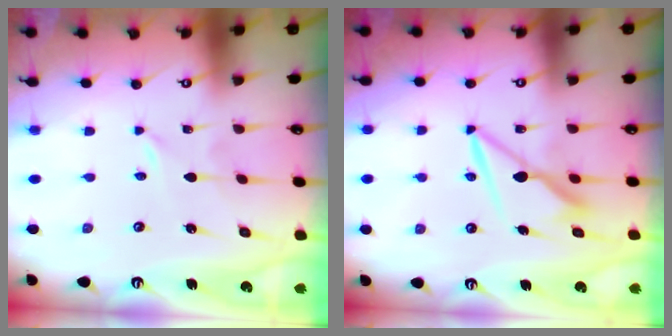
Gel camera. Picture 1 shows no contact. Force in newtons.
{"total": 7.6, "press": 7.5, "slide": 0.8}